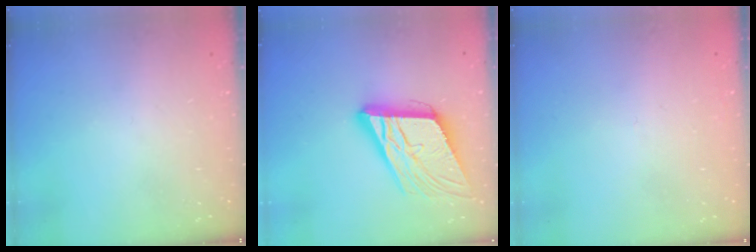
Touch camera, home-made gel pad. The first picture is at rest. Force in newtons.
{"total": 17.9, "press": 17.6, "slide": 3.3}
{"total": 2.6, "press": 2.6, "slide": 0.2}